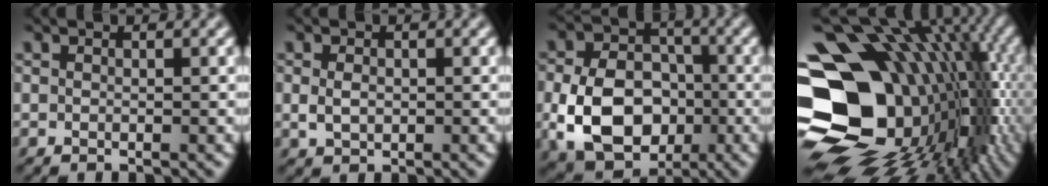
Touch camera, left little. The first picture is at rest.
{"total": 1.6, "force": [-0.2, 1.1, 1.1], "torque": [-0.027, 0.000, -0.003]}
{"total": 10.0, "force": [-2.4, 7.3, 6.4], "torque": [-0.117, -0.010, -0.048]}
{"total": 19.9, "force": [-1.6, 15.0, 12.9], "torque": [-0.216, 0.001, -0.004]}